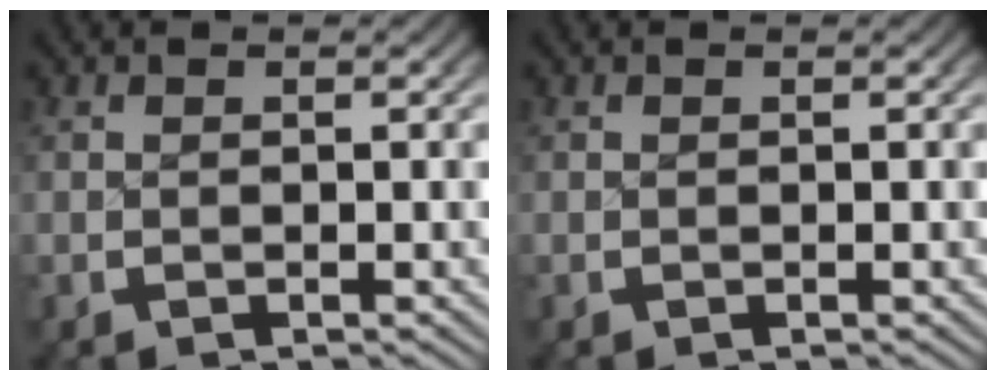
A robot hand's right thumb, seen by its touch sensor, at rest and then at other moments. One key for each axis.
{"total": 0.0}